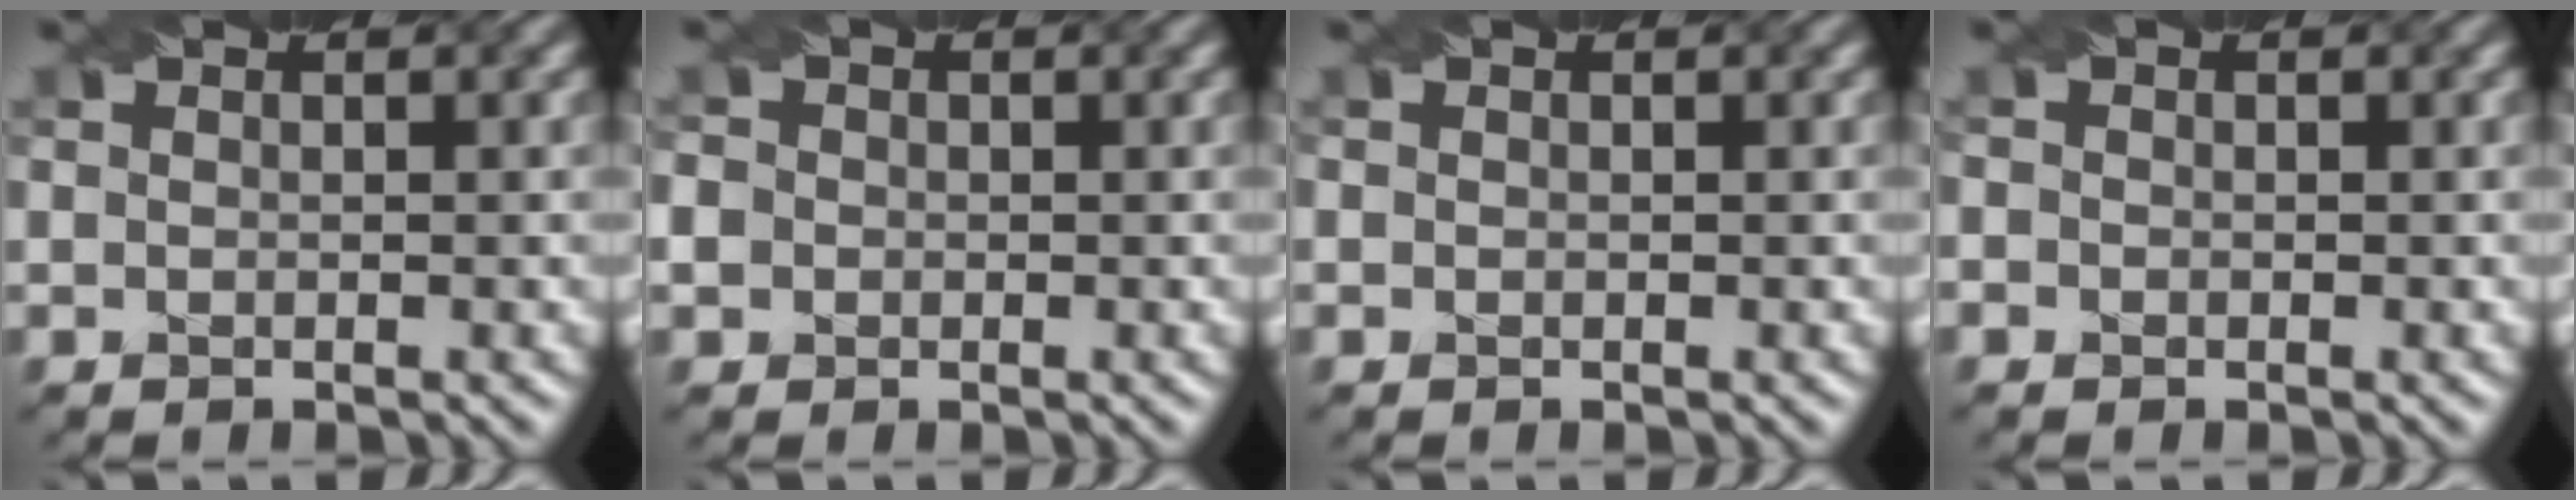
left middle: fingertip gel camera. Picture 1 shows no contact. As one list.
[{"total": 4.0, "force": [-0.4, 3.8, 1.2], "torque": [-0.029, 0.024, -0.031]}, {"total": 0.0}, {"total": 0.6, "force": [-0.2, 0.6, 0.1], "torque": [0.006, 0.002, -0.014]}]